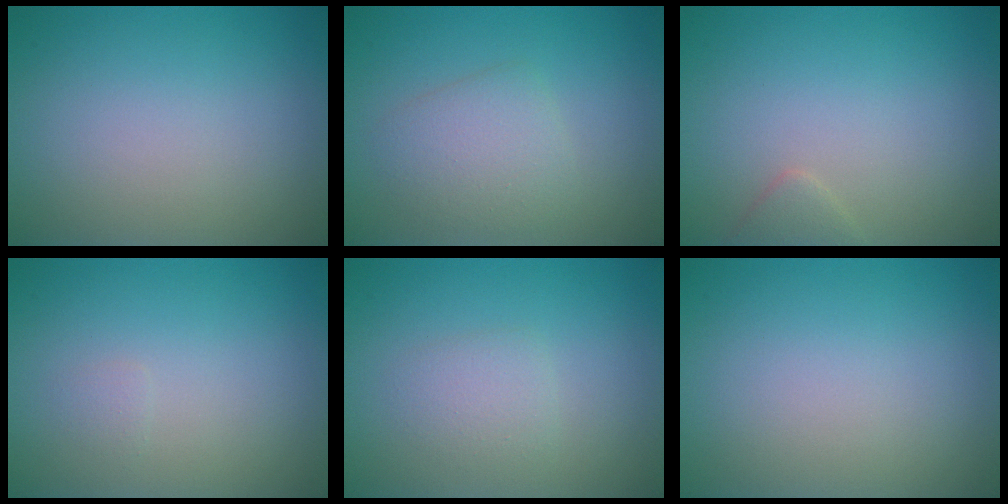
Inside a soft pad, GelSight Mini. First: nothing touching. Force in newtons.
{"total": 3.0, "press": 3.0, "slide": 0.0}
{"total": 1.2, "press": 1.2, "slide": 0.1}
{"total": 0.5, "press": 0.5, "slide": 0.1}
{"total": 1.6, "press": 1.6, "slide": 0.1}
{"total": 0.0}